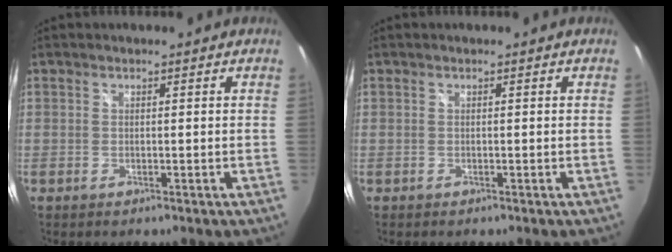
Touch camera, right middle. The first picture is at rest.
{"total": 0.0}